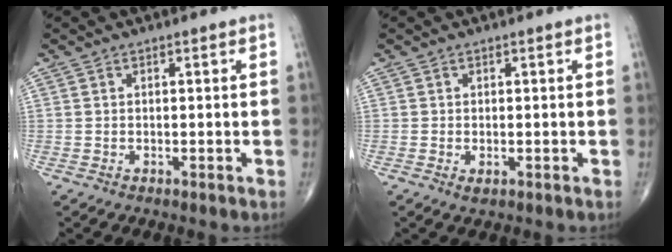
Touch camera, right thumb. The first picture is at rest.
{"total": 1.1, "force": [-0.2, 0.6, 0.9], "torque": [-0.016, -0.004, -0.002]}